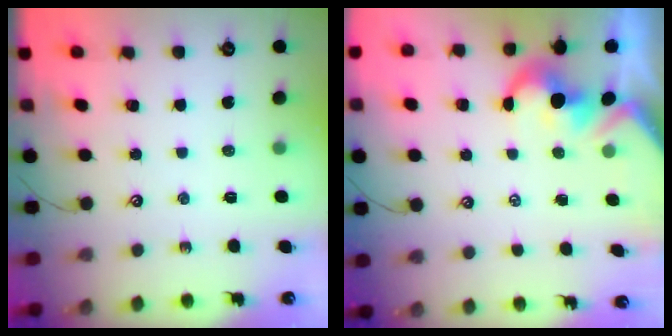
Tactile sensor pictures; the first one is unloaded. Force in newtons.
{"total": 1.7, "press": 1.5, "slide": 0.8}